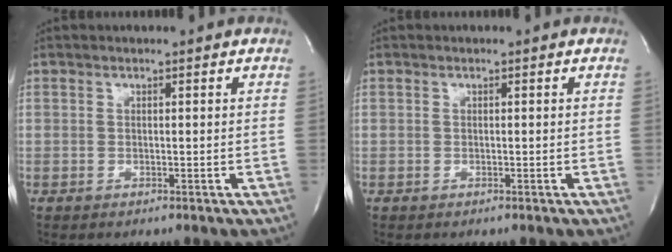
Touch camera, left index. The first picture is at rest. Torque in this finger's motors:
{"motor_torque": [0.00, 0.00, 0.00, 0.00]}